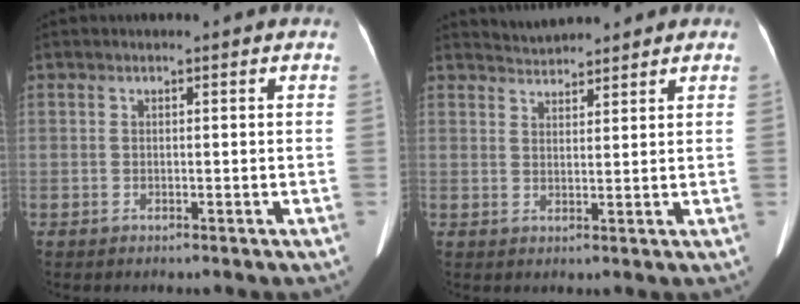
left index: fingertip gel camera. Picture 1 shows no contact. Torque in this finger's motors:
{"motor_torque": [-0.85, -1.07, -0.15, 0.01]}